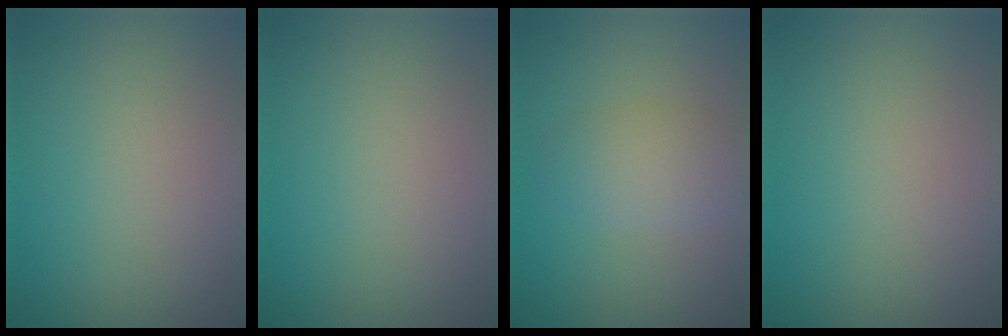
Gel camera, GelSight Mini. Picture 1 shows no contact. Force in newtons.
{"total": 0.0}
{"total": 2.9, "press": 2.9, "slide": 0.1}
{"total": 0.0}